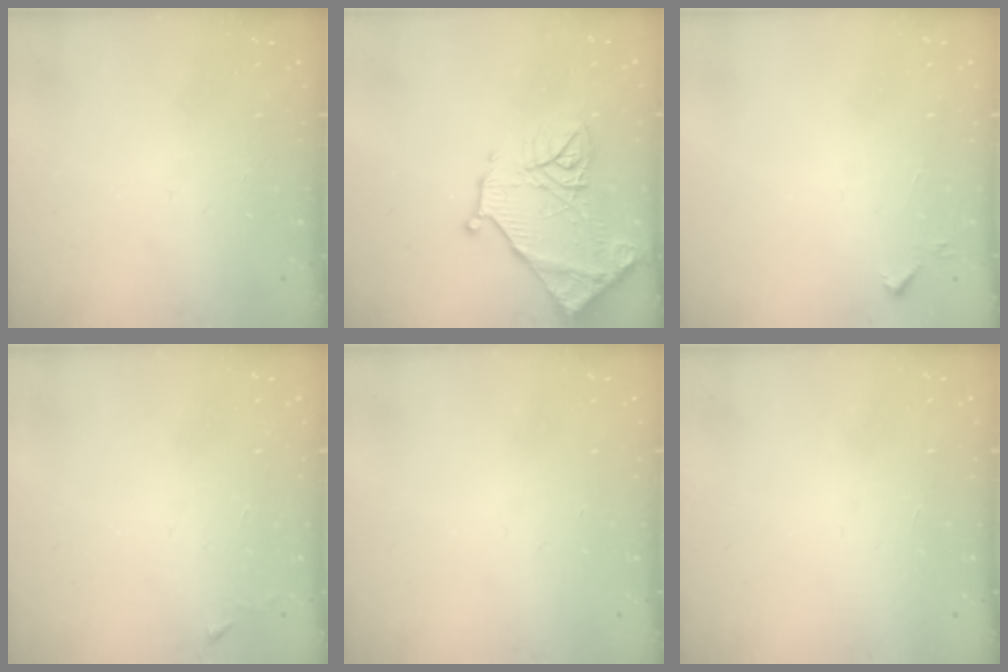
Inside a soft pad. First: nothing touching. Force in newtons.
{"total": 17.7, "press": 17.7, "slide": 1.5}
{"total": 3.8, "press": 3.7, "slide": 0.6}
{"total": 2.3, "press": 2.3, "slide": 0.4}
{"total": 0.0}
{"total": 1.7, "press": 1.7, "slide": 0.1}